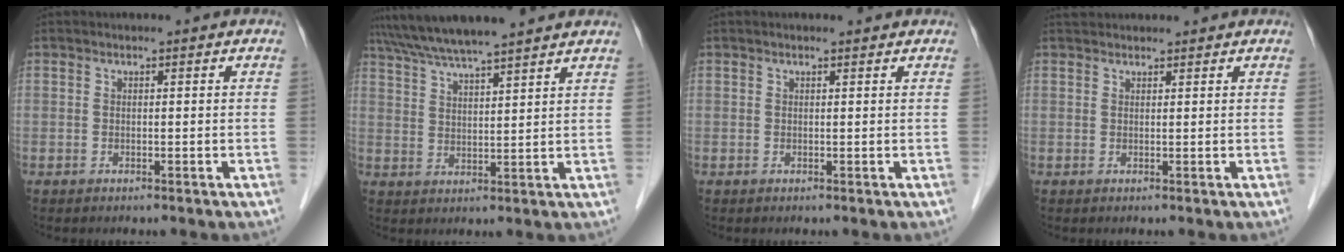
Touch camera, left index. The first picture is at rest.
{"total": 11.5, "force": [10.2, -0.4, 5.3], "torque": [-0.096, 0.033, 0.159]}
{"total": 0.9, "force": [0.9, 0.1, 0.3], "torque": [-0.014, 0.009, 0.013]}
{"total": 3.2, "force": [3.1, 0.8, 0.6], "torque": [-0.008, 0.035, 0.049]}